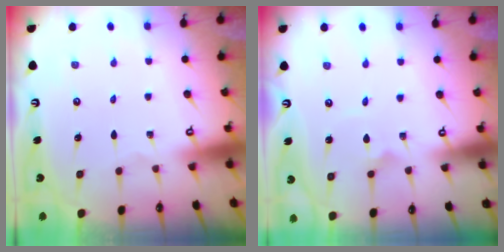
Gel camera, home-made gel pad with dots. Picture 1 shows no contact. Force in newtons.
{"total": 1.6, "press": 1.6, "slide": 0.0}